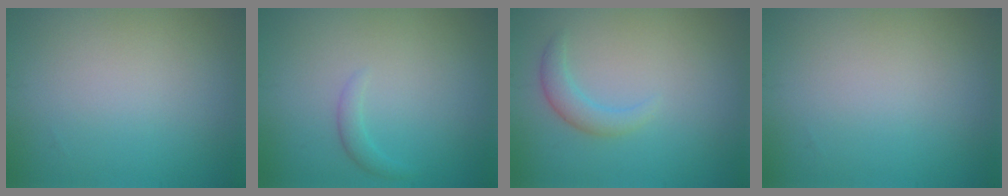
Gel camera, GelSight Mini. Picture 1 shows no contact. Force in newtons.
{"total": 1.1, "press": 1.1, "slide": 0.1}
{"total": 1.9, "press": 1.9, "slide": 0.0}
{"total": 0.0}